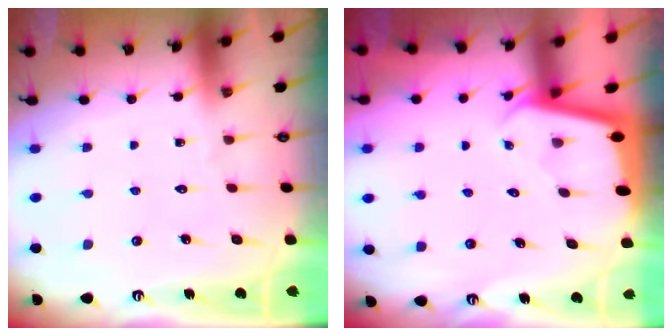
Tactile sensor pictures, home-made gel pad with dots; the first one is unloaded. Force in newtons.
{"total": 1.8, "press": 1.8, "slide": 0.1}